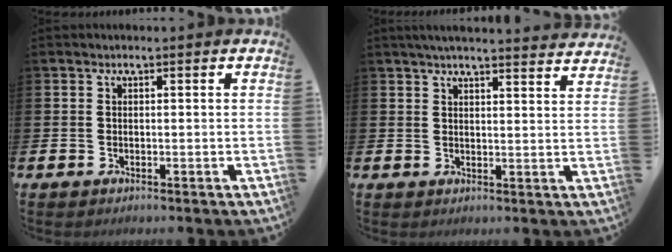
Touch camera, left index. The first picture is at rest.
{"total": 4.0, "force": [3.9, -0.3, 0.9], "torque": [-0.024, -0.019, 0.070]}